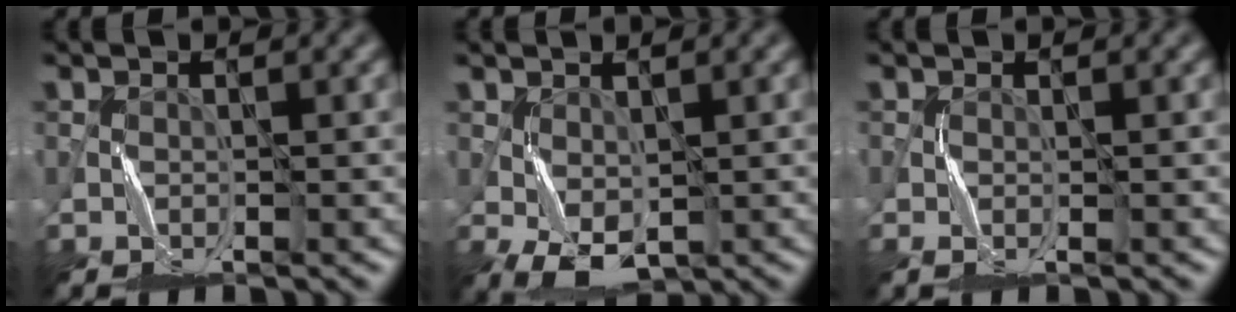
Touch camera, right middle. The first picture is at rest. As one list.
[{"total": 3.5, "force": [-0.3, 2.1, 2.8], "torque": [-0.074, -0.003, -0.001]}, {"total": 1.0, "force": [-0.3, 0.2, 0.9], "torque": [-0.023, -0.002, -0.008]}]